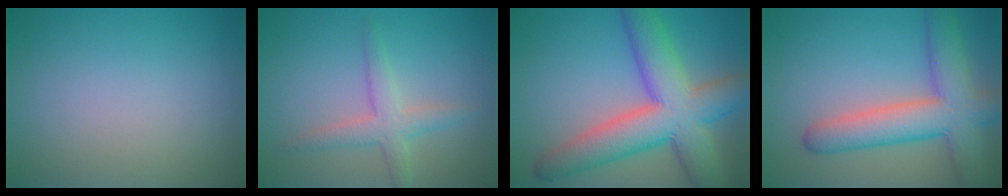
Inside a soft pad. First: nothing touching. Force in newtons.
{"total": 3.0, "press": 3.0, "slide": 0.0}
{"total": 10.3, "press": 10.3, "slide": 0.3}
{"total": 7.7, "press": 7.7, "slide": 0.5}